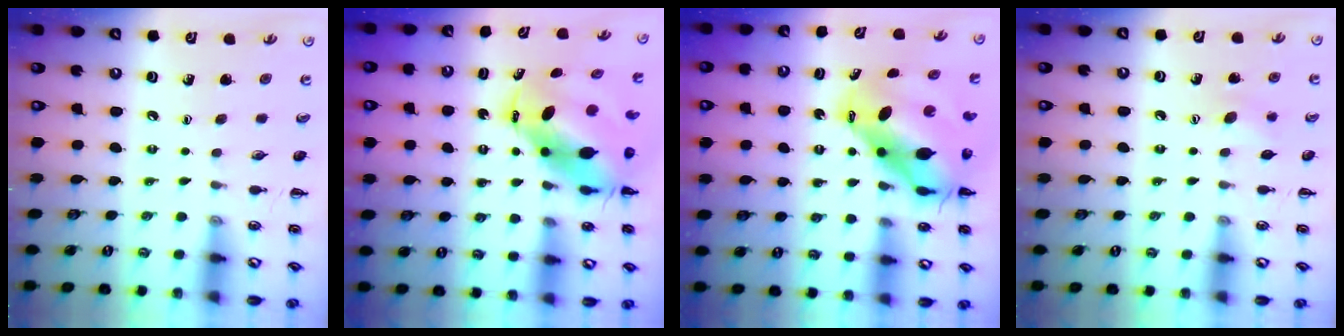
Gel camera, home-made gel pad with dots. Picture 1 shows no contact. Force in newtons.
{"total": 9.6, "press": 9.3, "slide": 2.5}
{"total": 12.2, "press": 11.8, "slide": 3.2}
{"total": 5.4, "press": 5.2, "slide": 1.4}